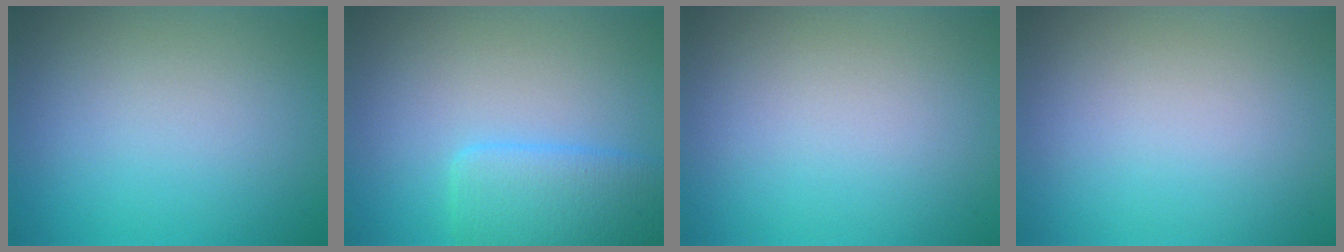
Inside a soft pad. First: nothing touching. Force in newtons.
{"total": 3.9, "press": 3.8, "slide": 0.3}
{"total": 0.0}
{"total": 0.0}